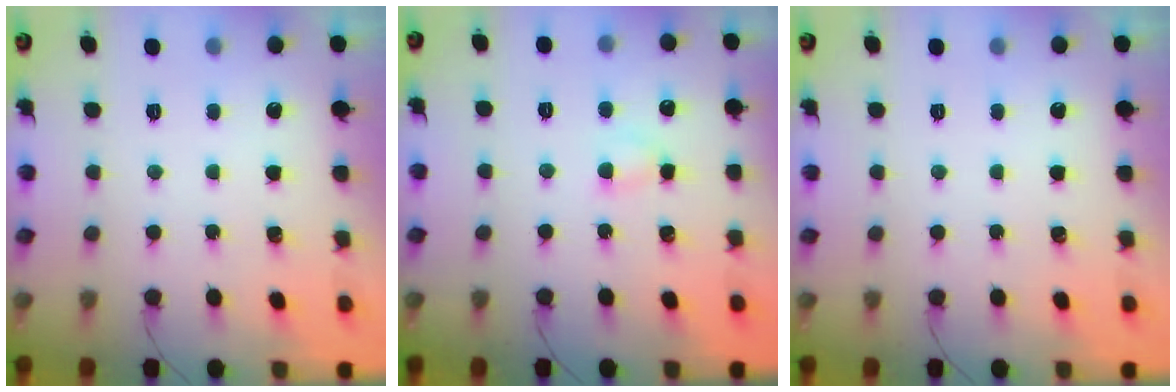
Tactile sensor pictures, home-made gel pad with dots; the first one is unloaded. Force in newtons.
{"total": 3.0, "press": 2.8, "slide": 1.0}
{"total": 0.0}